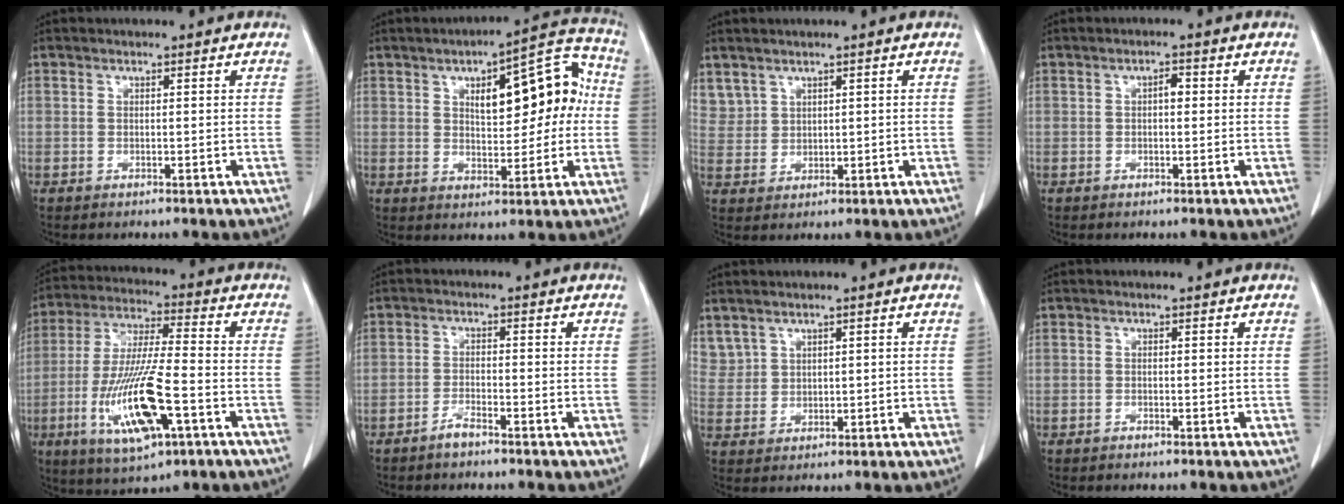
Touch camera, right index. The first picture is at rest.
{"total": 13.4, "force": [2.3, 5.3, 12.0], "torque": [-0.153, 0.044, 0.038]}
{"total": 4.5, "force": [3.2, 3.2, 0.6], "torque": [-0.014, 0.007, 0.075]}
{"total": 1.6, "force": [0.1, 0.7, 1.4], "torque": [-0.018, 0.005, 0.001]}
{"total": 15.4, "force": [-5.4, 2.6, 14.2], "torque": [-0.291, -0.020, -0.091]}
{"total": 2.0, "force": [-1.7, 0.2, 1.0], "torque": [-0.024, 0.000, -0.032]}
{"total": 3.8, "force": [2.8, 2.4, 0.6], "torque": [-0.013, 0.007, 0.069]}
{"total": 0.0}